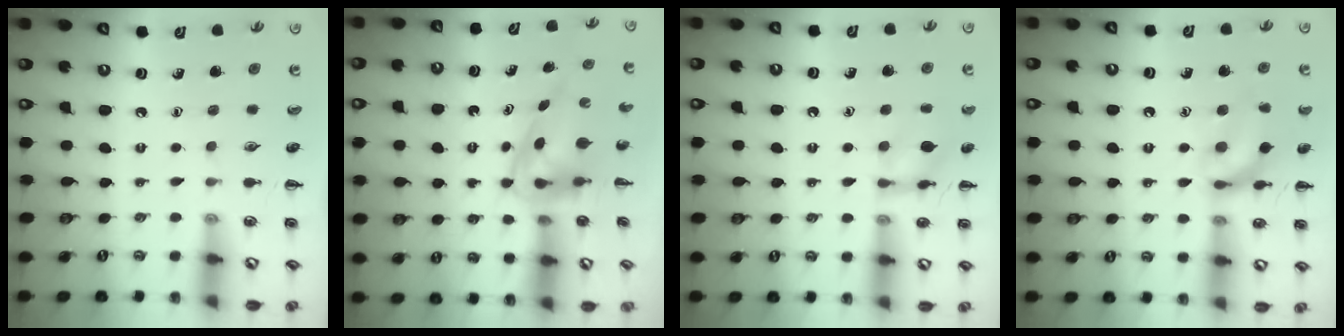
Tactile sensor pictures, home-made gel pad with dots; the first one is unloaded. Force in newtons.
{"total": 4.0, "press": 3.9, "slide": 0.7}
{"total": 9.4, "press": 9.4, "slide": 0.7}
{"total": 14.3, "press": 14.2, "slide": 1.6}